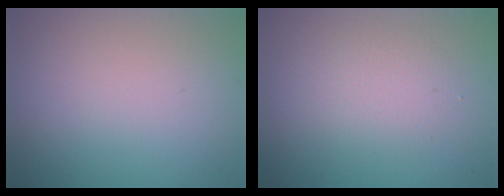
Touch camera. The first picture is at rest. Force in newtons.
{"total": 2.0, "press": 2.0, "slide": 0.2}